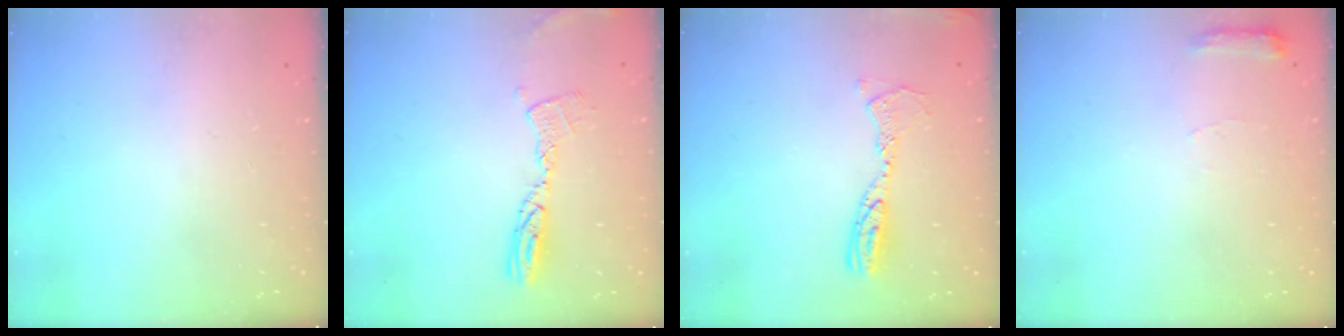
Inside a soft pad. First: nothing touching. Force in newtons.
{"total": 9.7, "press": 9.6, "slide": 0.9}
{"total": 10.6, "press": 10.6, "slide": 0.9}
{"total": 5.6, "press": 5.6, "slide": 0.7}